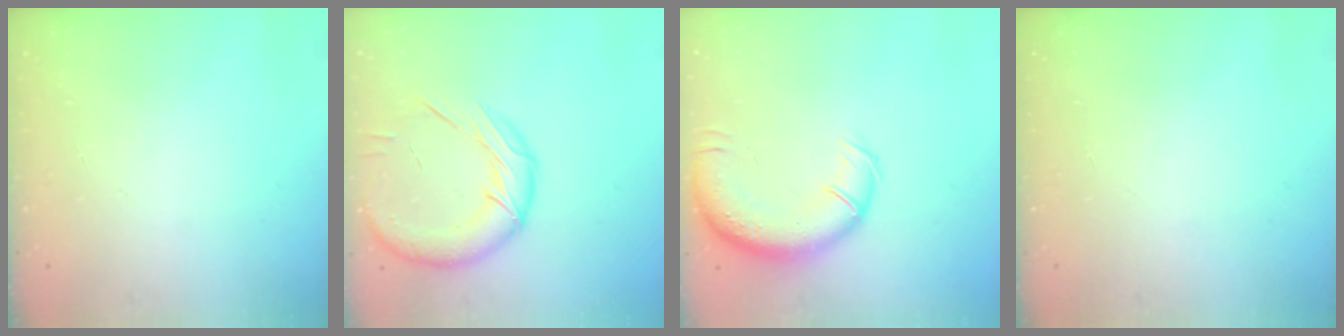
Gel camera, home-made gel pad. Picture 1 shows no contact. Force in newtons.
{"total": 18.4, "press": 18.2, "slide": 2.8}
{"total": 13.8, "press": 13.3, "slide": 3.7}
{"total": 0.0}